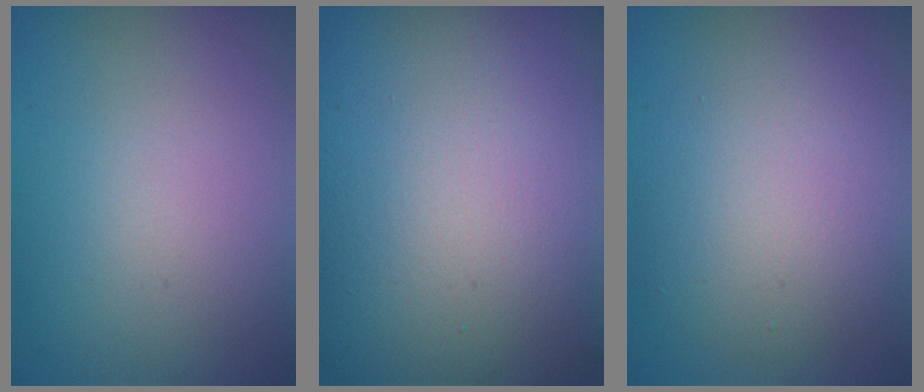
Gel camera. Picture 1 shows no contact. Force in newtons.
{"total": 22.1, "press": 22.1, "slide": 0.9}
{"total": 5.9, "press": 5.9, "slide": 0.5}